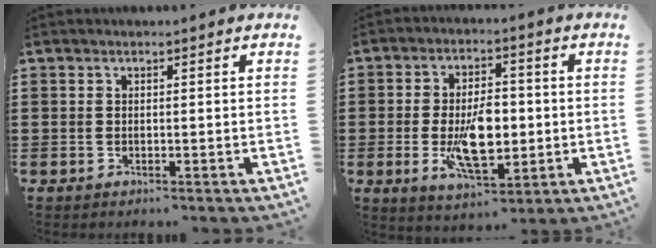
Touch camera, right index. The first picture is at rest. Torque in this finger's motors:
{"motor_torque": [1.99, 0.15, 0.39, 0.21]}